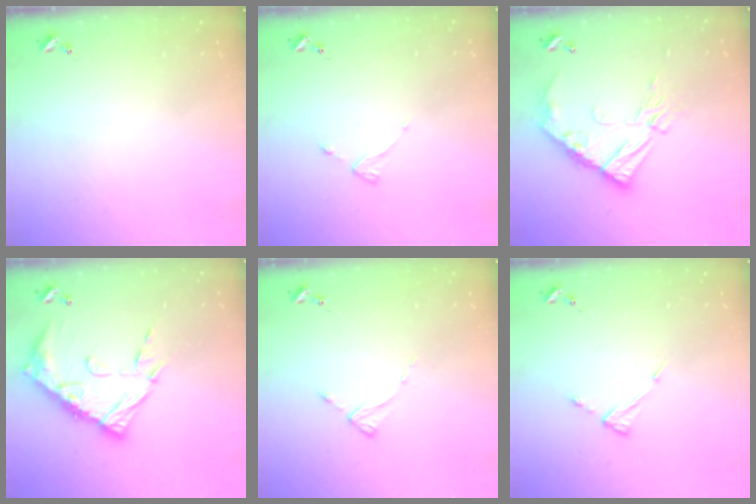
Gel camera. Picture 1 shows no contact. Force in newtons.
{"total": 2.2, "press": 2.1, "slide": 0.4}
{"total": 14.5, "press": 14.5, "slide": 1.1}
{"total": 17.2, "press": 17.1, "slide": 1.4}
{"total": 2.0, "press": 2.0, "slide": 0.3}
{"total": 4.4, "press": 4.3, "slide": 0.7}